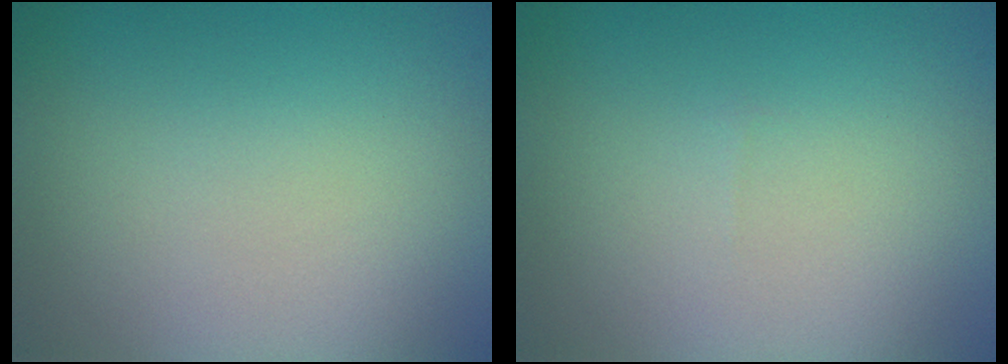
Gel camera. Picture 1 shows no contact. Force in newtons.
{"total": 0.0}